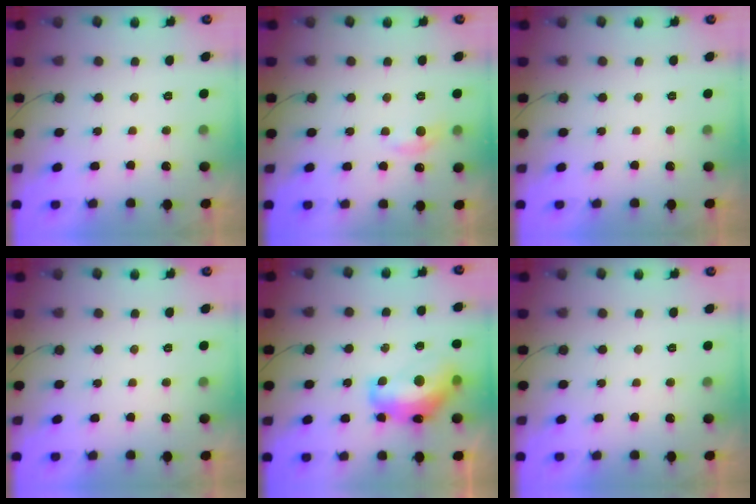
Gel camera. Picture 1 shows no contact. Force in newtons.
{"total": 6.6, "press": 6.6, "slide": 0.9}
{"total": 0.0}
{"total": 0.0}
{"total": 15.0, "press": 14.9, "slide": 1.8}
{"total": 0.0}